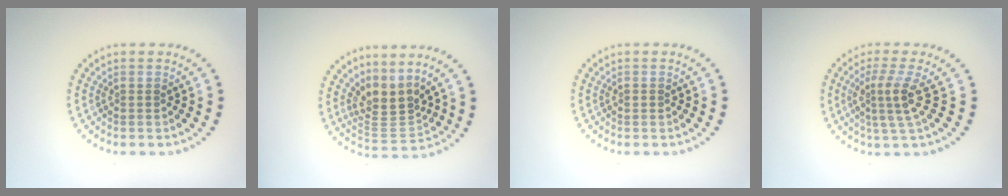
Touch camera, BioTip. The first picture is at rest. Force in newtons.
{"total": 3.4, "press": 2.4, "slide": 2.4}
{"total": 0.5, "press": 0.5, "slide": 0.1}
{"total": 3.0, "press": 2.2, "slide": 2.1}